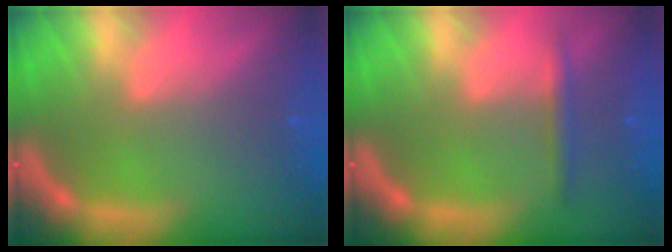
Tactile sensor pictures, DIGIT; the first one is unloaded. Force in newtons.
{"total": 1.9}